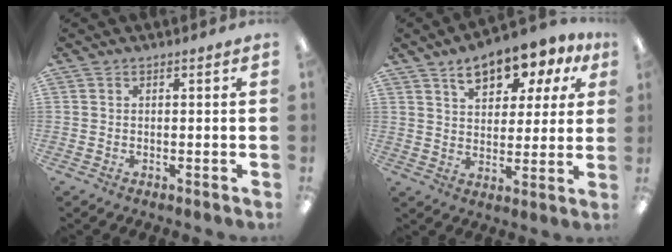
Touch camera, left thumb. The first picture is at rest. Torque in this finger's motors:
{"motor_torque": [0.37, 0.51, -0.01, 0.29, 0.11]}